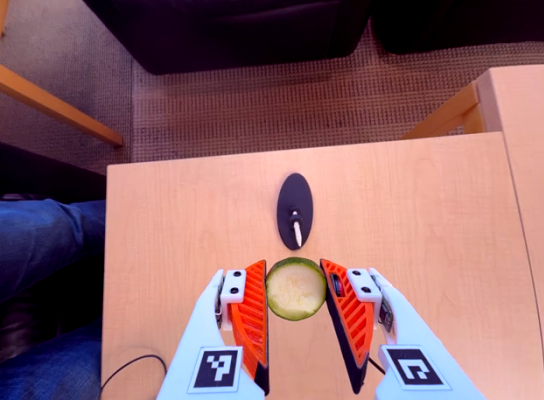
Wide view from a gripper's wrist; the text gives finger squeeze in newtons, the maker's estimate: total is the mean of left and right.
{"total": 7.7, "left": 7.6, "right": 7.9}